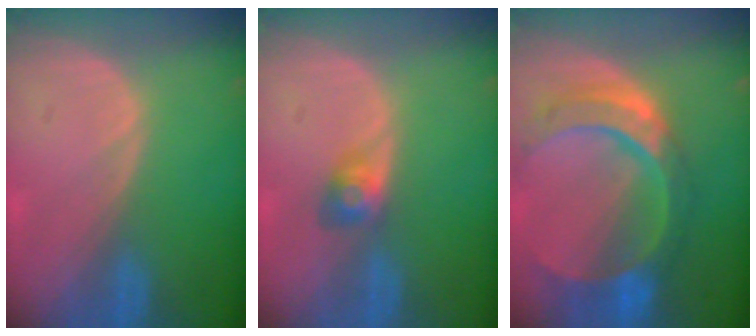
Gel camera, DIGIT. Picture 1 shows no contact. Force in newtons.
{"total": 2.8, "press": 2.6, "slide": 1.0}
{"total": 11.1, "press": 9.2, "slide": 6.1}